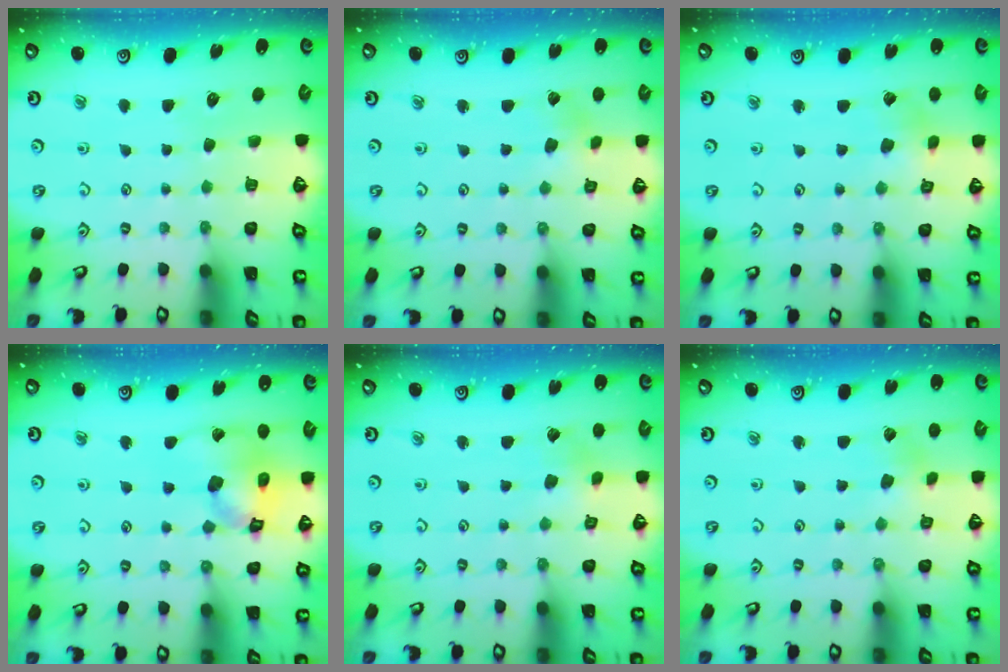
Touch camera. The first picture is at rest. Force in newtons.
{"total": 2.0, "press": 1.9, "slide": 0.6}
{"total": 2.6, "press": 2.6, "slide": 0.3}
{"total": 14.2, "press": 14.0, "slide": 2.1}
{"total": 1.8, "press": 1.8, "slide": 0.3}
{"total": 2.0, "press": 1.9, "slide": 0.6}